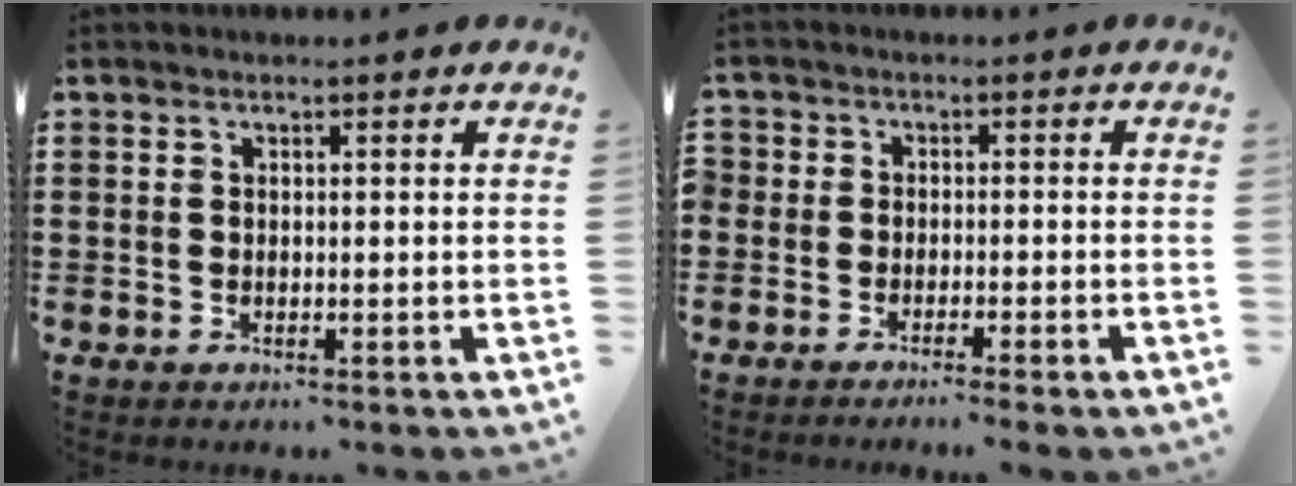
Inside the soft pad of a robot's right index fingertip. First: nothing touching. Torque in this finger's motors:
{"motor_torque": [0.32, -0.24, -0.01, 0.00]}